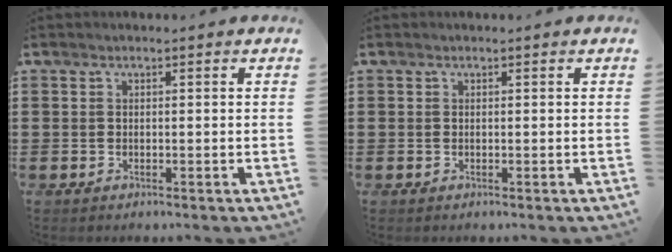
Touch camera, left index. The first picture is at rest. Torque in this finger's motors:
{"motor_torque": [-0.66, 1.07, -0.13, -0.02]}